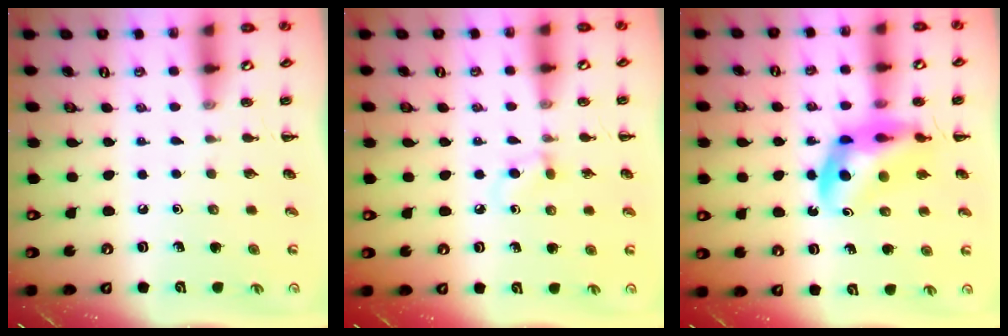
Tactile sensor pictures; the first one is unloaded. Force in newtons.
{"total": 4.1, "press": 3.8, "slide": 1.7}
{"total": 12.9, "press": 12.3, "slide": 3.7}